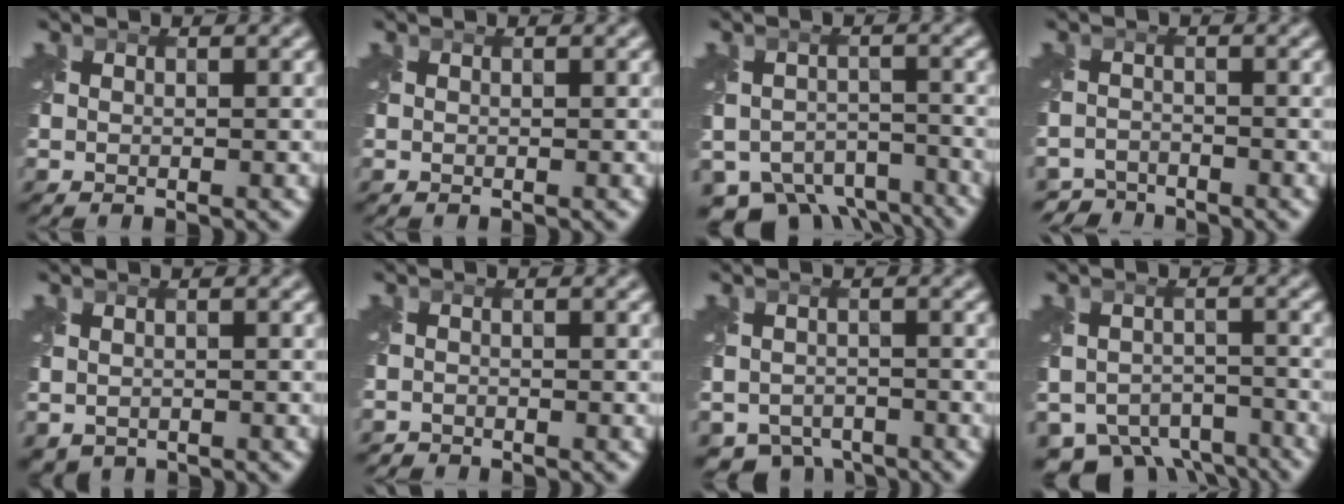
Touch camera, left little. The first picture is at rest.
{"total": 0.0}
{"total": 9.0, "force": [-7.4, 4.3, 2.5], "torque": [-0.032, -0.018, -0.100]}
{"total": 3.4, "force": [-3.3, 0.7, 0.0], "torque": [0.000, -0.011, -0.062]}
{"total": 1.1, "force": [-0.5, 0.8, 0.6], "torque": [-0.018, -0.009, -0.006]}
{"total": 1.1, "force": [-1.1, 0.1, -0.2], "torque": [0.007, -0.006, -0.024]}
{"total": 4.0, "force": [-3.2, 2.3, 1.0], "torque": [-0.012, -0.019, -0.054]}
{"total": 8.0, "force": [-6.6, 3.9, 2.3], "torque": [-0.030, -0.019, -0.093]}